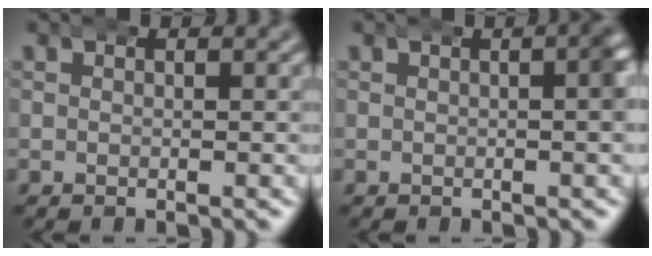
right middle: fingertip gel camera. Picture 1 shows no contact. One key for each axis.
{"total": 3.5, "fx": 0.7, "fy": 1.2, "fz": 3.2, "tx": -0.027, "ty": 0.016, "tz": 0.003}